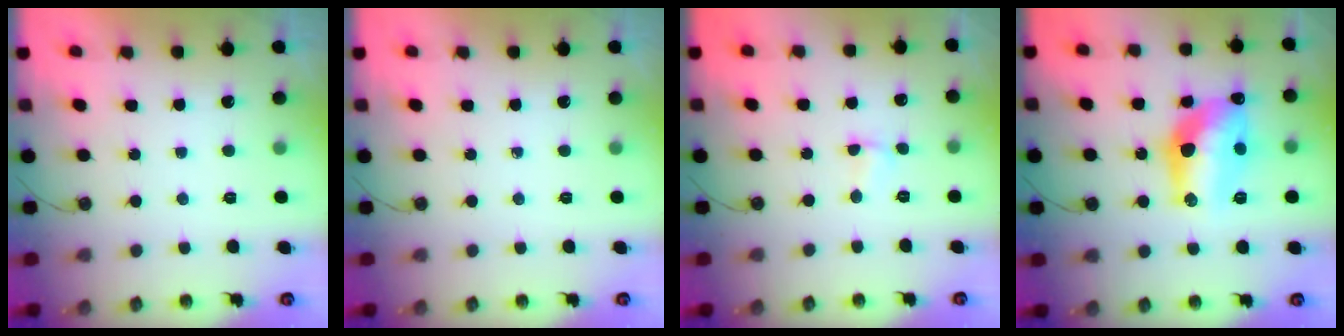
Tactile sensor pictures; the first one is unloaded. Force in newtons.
{"total": 0.0}
{"total": 1.4, "press": 1.4, "slide": 0.4}
{"total": 16.2, "press": 15.5, "slide": 4.7}